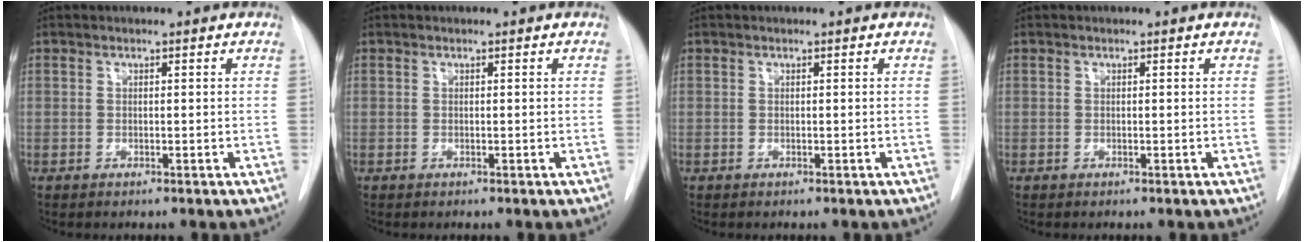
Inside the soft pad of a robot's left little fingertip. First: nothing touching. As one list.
[{"total": 0.0}, {"total": 0.0}, {"total": 0.0}]